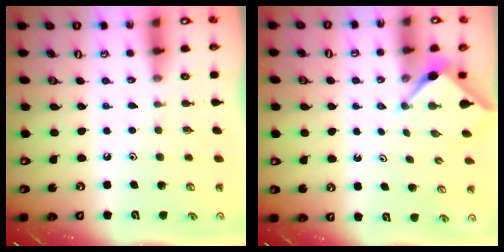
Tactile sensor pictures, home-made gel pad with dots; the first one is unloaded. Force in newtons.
{"total": 3.1, "press": 3.1, "slide": 0.4}